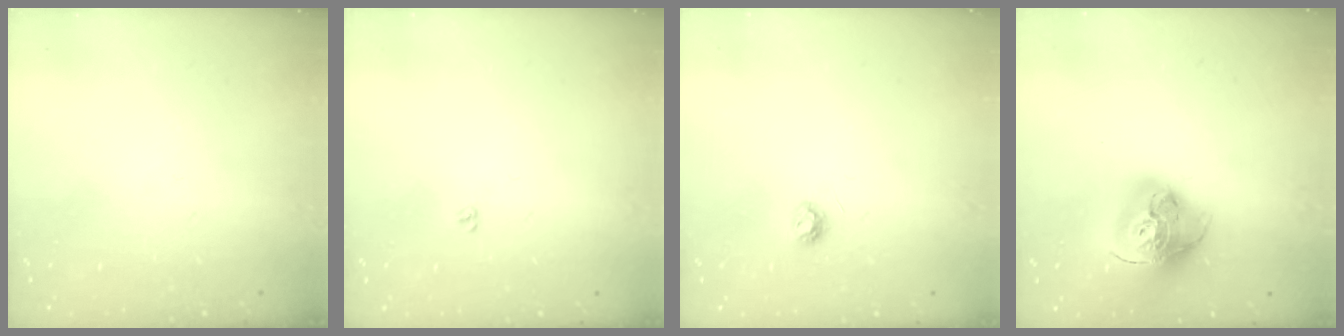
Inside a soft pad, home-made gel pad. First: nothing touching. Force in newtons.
{"total": 3.1, "press": 3.0, "slide": 0.4}
{"total": 3.8, "press": 3.8, "slide": 0.5}
{"total": 18.4, "press": 18.3, "slide": 1.9}